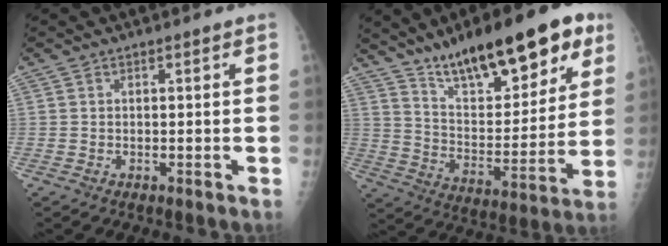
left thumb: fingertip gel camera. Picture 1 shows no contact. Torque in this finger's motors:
{"motor_torque": [0.55, 0.58, 1.13, -1.64, 0.34]}